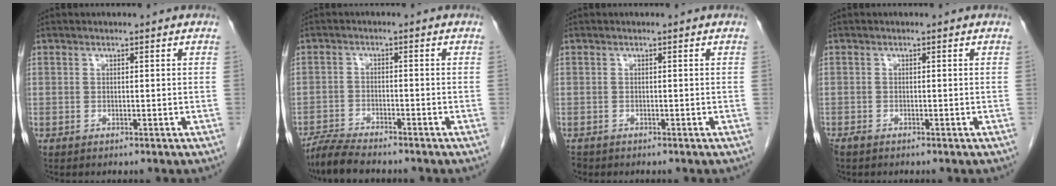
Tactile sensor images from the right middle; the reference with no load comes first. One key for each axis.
{"total": 5.3, "fx": -4.9, "fy": 0.5, "fz": 2.1, "tx": -0.040, "ty": -0.018, "tz": -0.089}
{"total": 1.6, "fx": -1.3, "fy": 0.8, "fz": 0.3, "tx": -0.011, "ty": -0.003, "tz": -0.018}
{"total": 1.2, "fx": -1.0, "fy": 0.5, "fz": 0.5, "tx": -0.014, "ty": -0.004, "tz": -0.013}